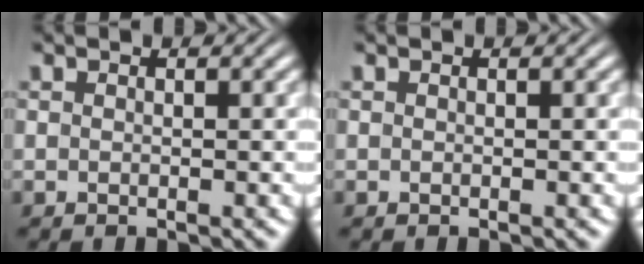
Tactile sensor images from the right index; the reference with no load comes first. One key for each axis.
{"total": 0.0}